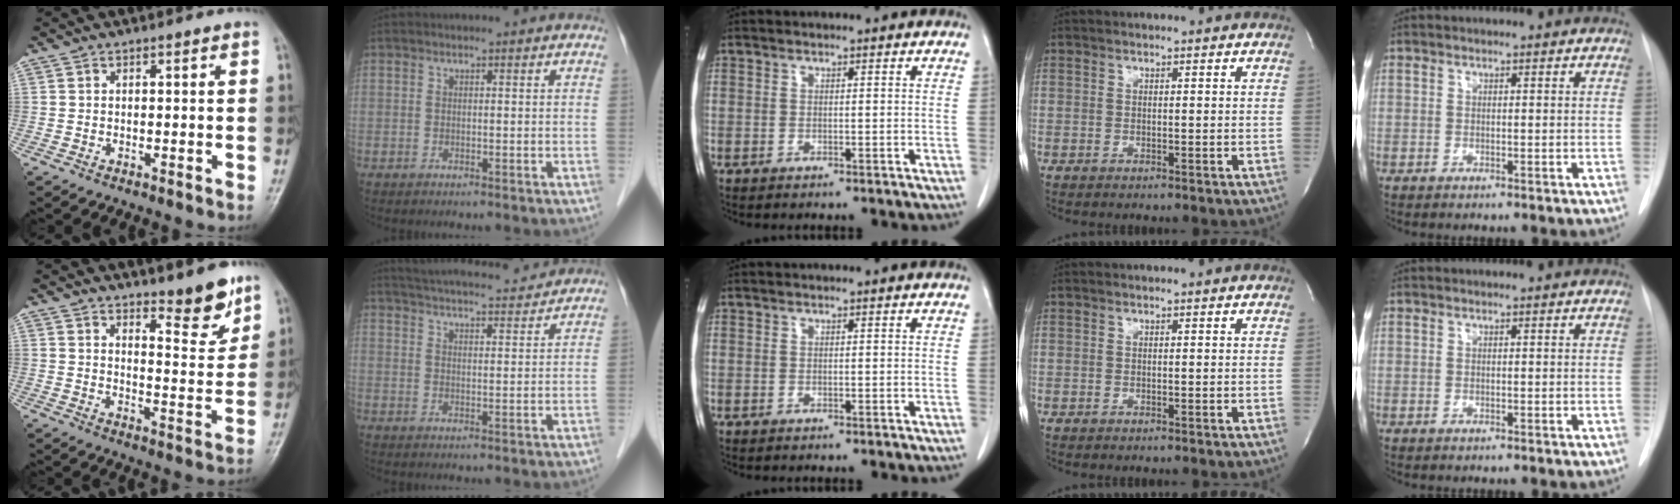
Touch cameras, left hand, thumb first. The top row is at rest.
{"thumb": {"total": 7.6, "force": [6.0, 1.8, 4.3], "torque": [-0.043, -0.057, 0.093]}, "index": {"total": 14.1, "force": [13.3, 1.5, 4.3], "torque": [-0.074, 0.024, 0.191]}}